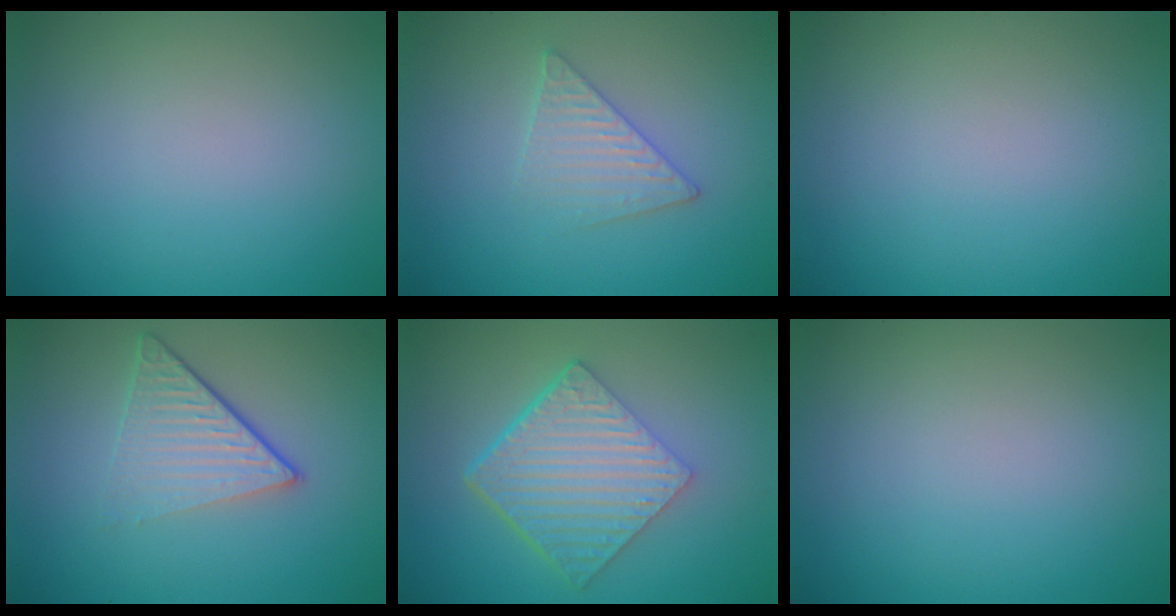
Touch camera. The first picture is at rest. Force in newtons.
{"total": 2.6, "press": 2.6, "slide": 0.3}
{"total": 0.0}
{"total": 4.7, "press": 2.9, "slide": 3.7}
{"total": 6.5, "press": 4.4, "slide": 4.7}
{"total": 0.0}